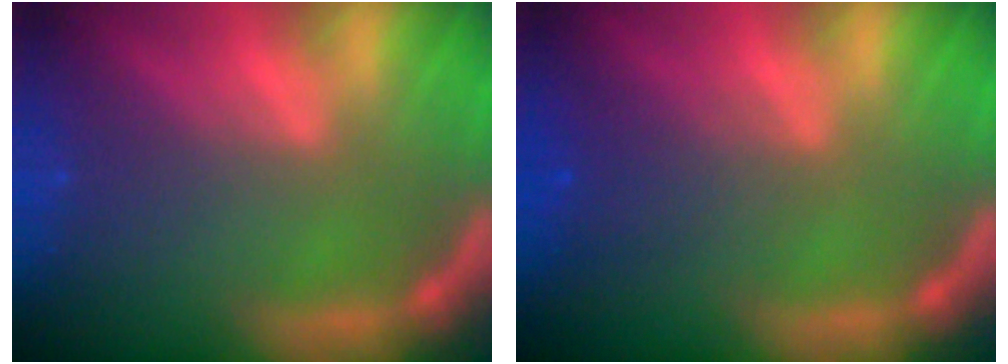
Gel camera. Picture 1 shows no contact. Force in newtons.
{"total": 2.5}